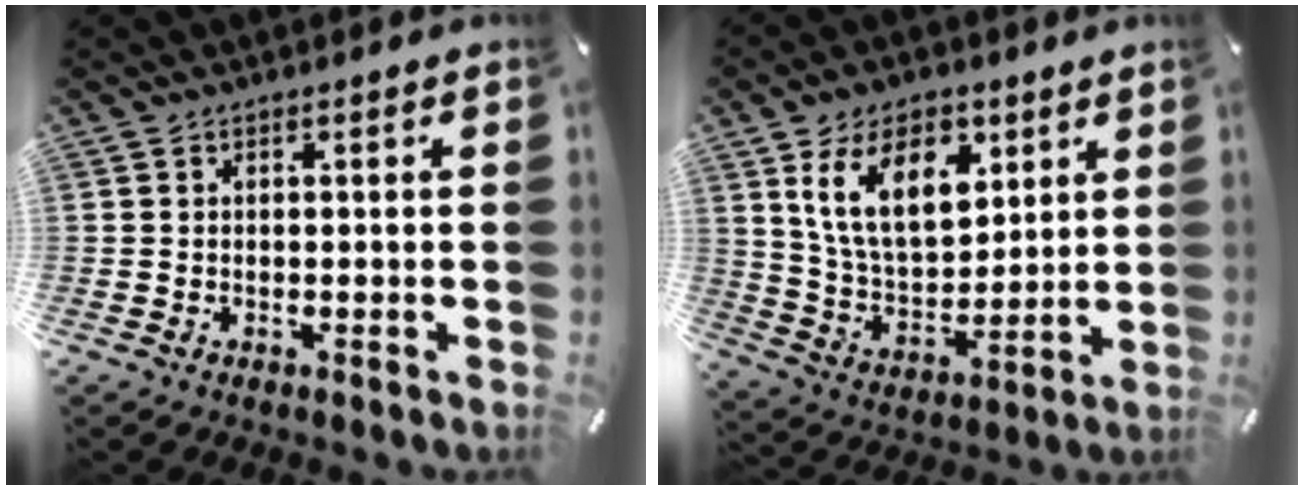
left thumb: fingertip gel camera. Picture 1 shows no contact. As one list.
[{"total": 16.0, "force": [7.8, 9.8, 10.0], "torque": [-0.185, -0.020, 0.139]}]